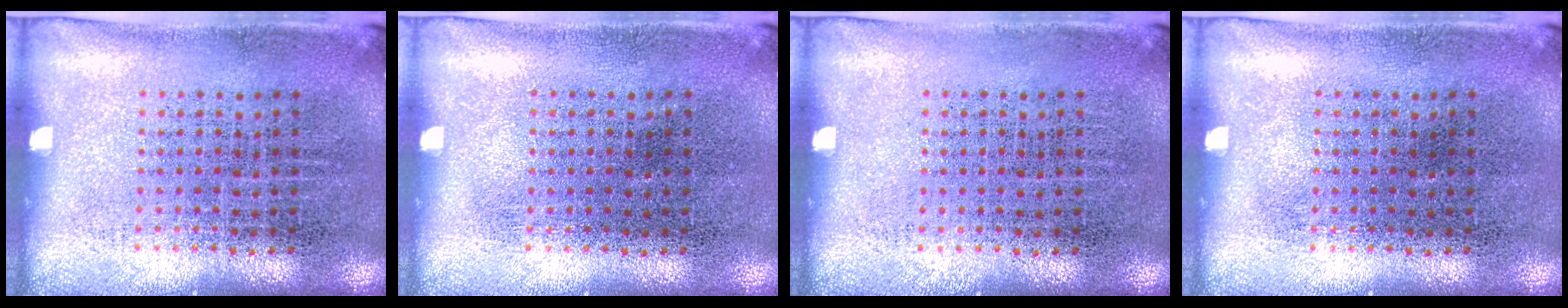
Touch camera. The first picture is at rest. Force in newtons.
{"total": 0.0}
{"total": 0.0}
{"total": 0.0}